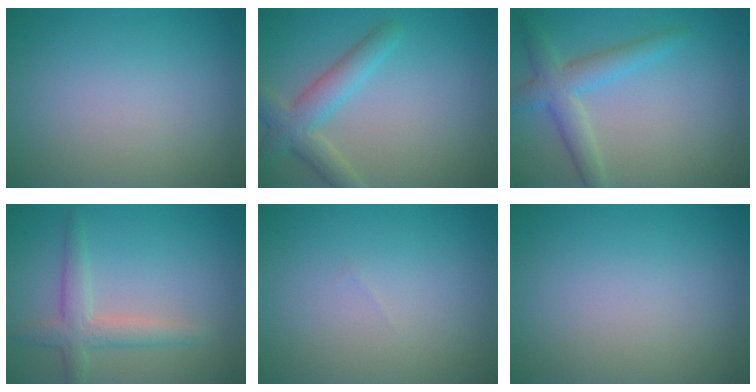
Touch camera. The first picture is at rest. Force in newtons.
{"total": 3.9, "press": 3.9, "slide": 0.2}
{"total": 3.6, "press": 3.6, "slide": 0.2}
{"total": 3.1, "press": 3.1, "slide": 0.2}
{"total": 0.0}
{"total": 0.0}